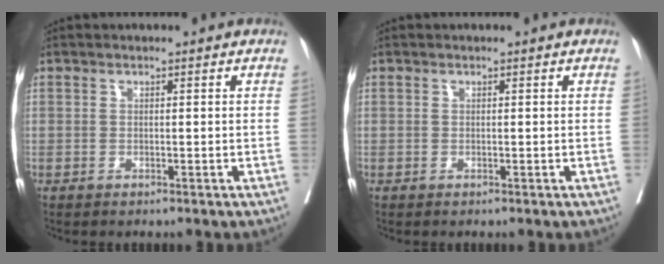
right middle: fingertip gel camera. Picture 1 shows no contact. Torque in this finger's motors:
{"motor_torque": [0.00, 0.00, 0.00, 0.00]}